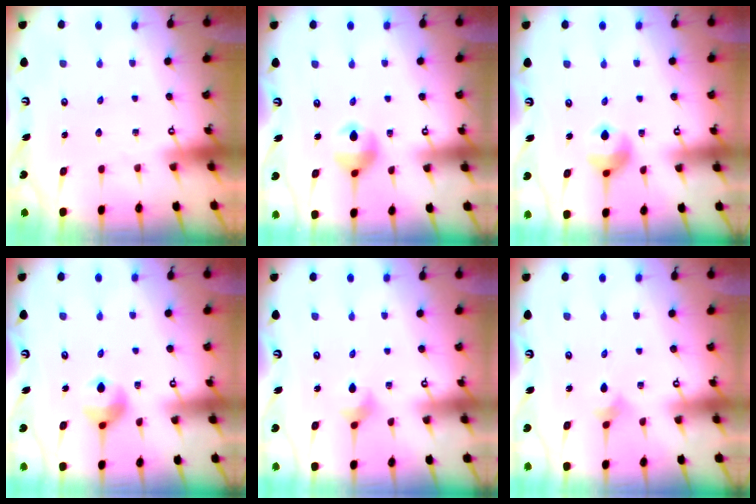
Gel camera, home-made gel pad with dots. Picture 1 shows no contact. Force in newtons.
{"total": 10.5, "press": 9.8, "slide": 3.5}
{"total": 9.6, "press": 9.5, "slide": 1.3}
{"total": 9.1, "press": 9.0, "slide": 1.0}
{"total": 2.6, "press": 2.6, "slide": 0.4}
{"total": 2.1, "press": 2.0, "slide": 0.5}